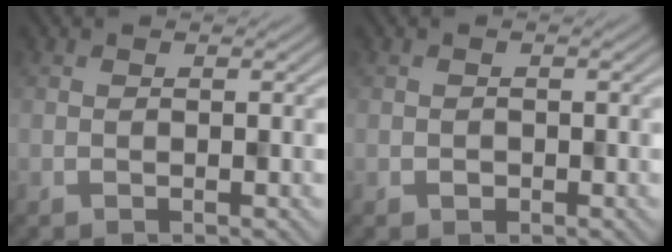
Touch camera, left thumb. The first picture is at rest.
{"total": 0.7, "force": [-0.3, 0.7, 0.2], "torque": [-0.007, -0.001, -0.008]}